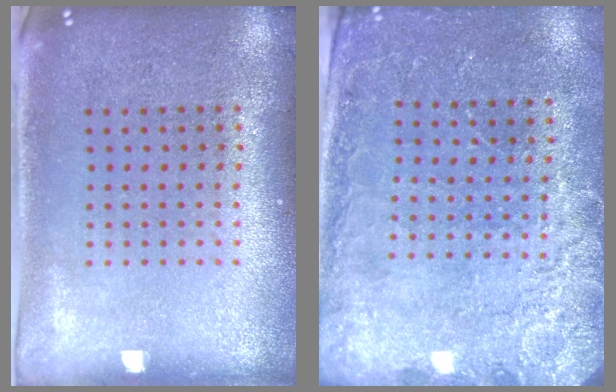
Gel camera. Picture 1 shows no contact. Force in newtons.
{"total": 2.5, "press": 2.5, "slide": 0.5}